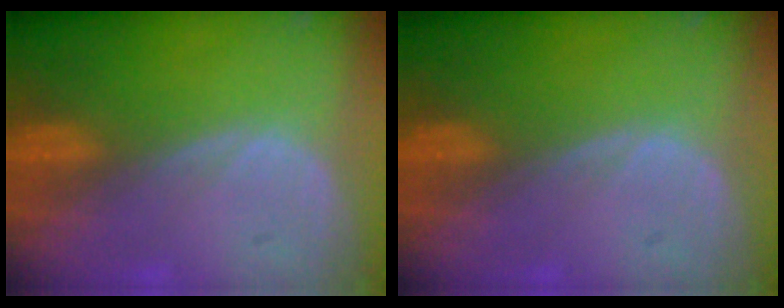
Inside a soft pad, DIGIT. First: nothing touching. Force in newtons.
{"total": 0.0}